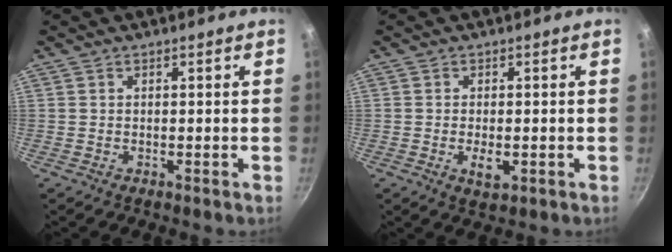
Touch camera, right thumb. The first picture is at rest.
{"total": 3.4, "force": [-0.9, 1.6, 2.9], "torque": [-0.049, -0.004, -0.010]}